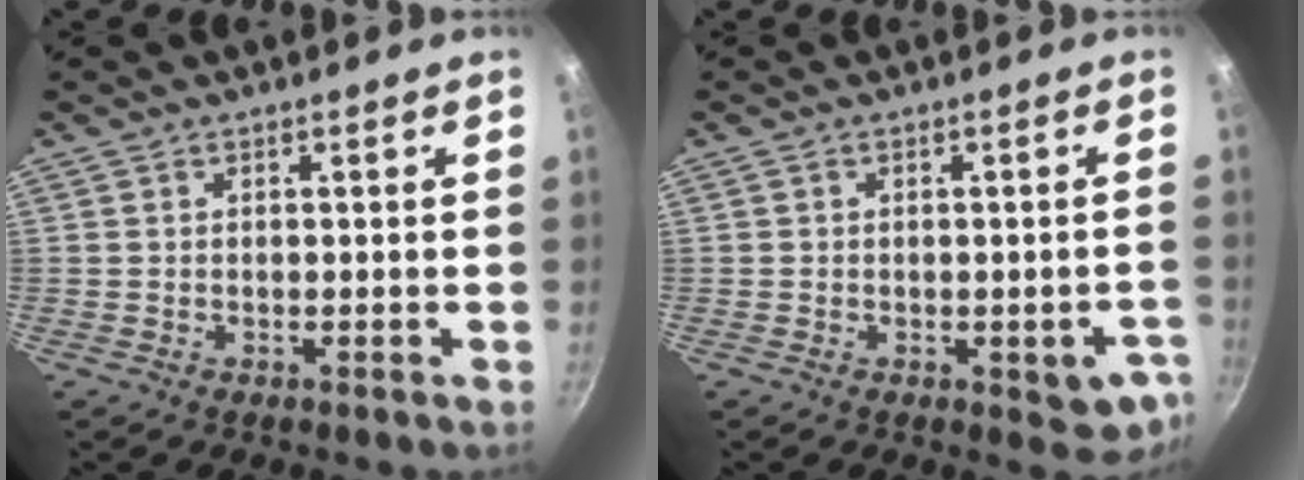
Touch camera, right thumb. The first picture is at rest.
{"total": 7.1, "force": [-2.2, 3.4, 5.9], "torque": [-0.035, 0.011, -0.025]}